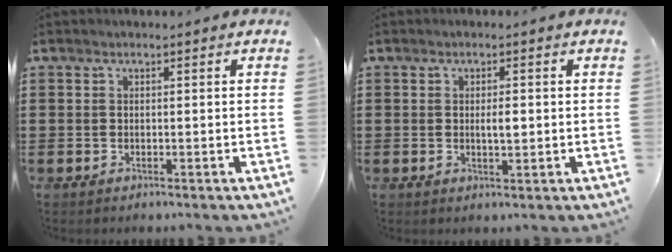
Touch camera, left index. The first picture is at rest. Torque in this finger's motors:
{"motor_torque": [0.76, 0.05, 0.09, 0.04]}